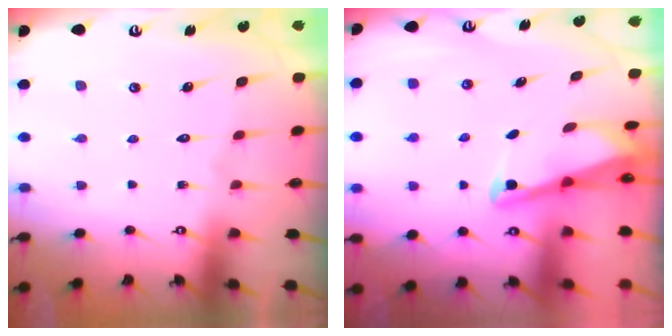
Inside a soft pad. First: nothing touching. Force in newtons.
{"total": 2.9, "press": 2.9, "slide": 0.4}